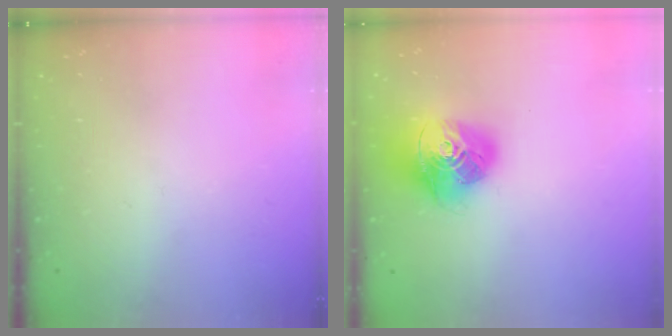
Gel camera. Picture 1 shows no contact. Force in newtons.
{"total": 17.1, "press": 17.0, "slide": 2.2}